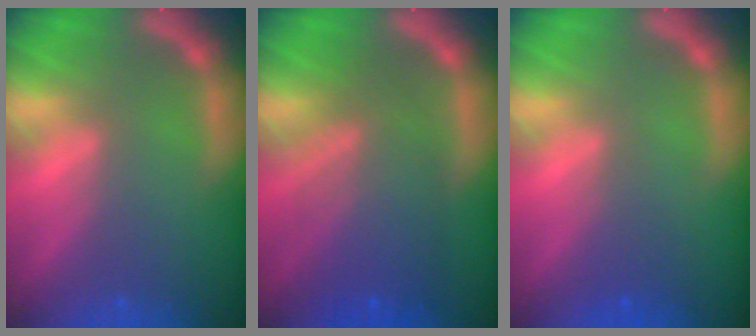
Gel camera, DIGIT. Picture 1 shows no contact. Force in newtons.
{"total": 7.6}
{"total": 1.5}